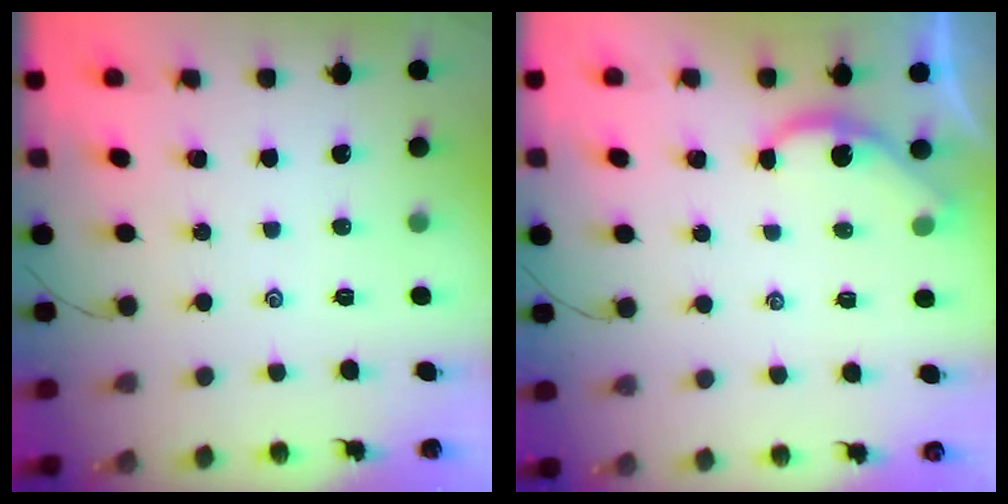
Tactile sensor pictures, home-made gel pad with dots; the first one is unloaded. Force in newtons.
{"total": 2.4, "press": 2.3, "slide": 0.3}